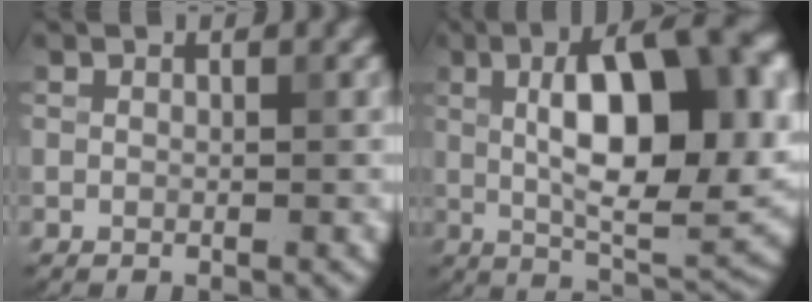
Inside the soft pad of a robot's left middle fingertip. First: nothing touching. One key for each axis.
{"total": 12.5, "fx": 2.1, "fy": 4.8, "fz": 11.4, "tx": -0.159, "ty": 0.010, "tz": 0.037}